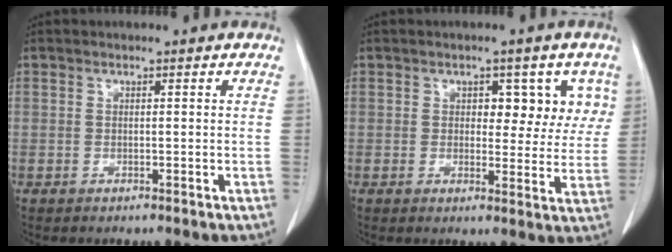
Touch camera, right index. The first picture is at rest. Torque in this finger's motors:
{"motor_torque": [0.12, 0.17, 0.03, 0.01]}